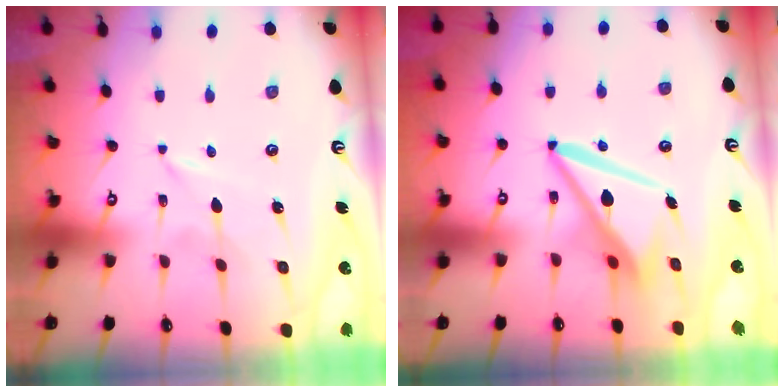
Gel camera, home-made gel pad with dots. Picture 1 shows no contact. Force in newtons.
{"total": 12.7, "press": 12.6, "slide": 1.6}